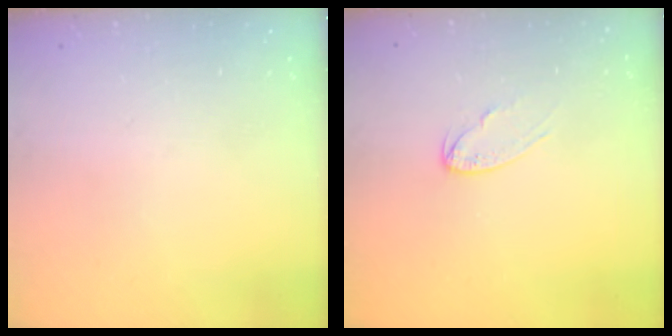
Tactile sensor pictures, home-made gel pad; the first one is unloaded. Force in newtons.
{"total": 5.4, "press": 5.3, "slide": 0.5}